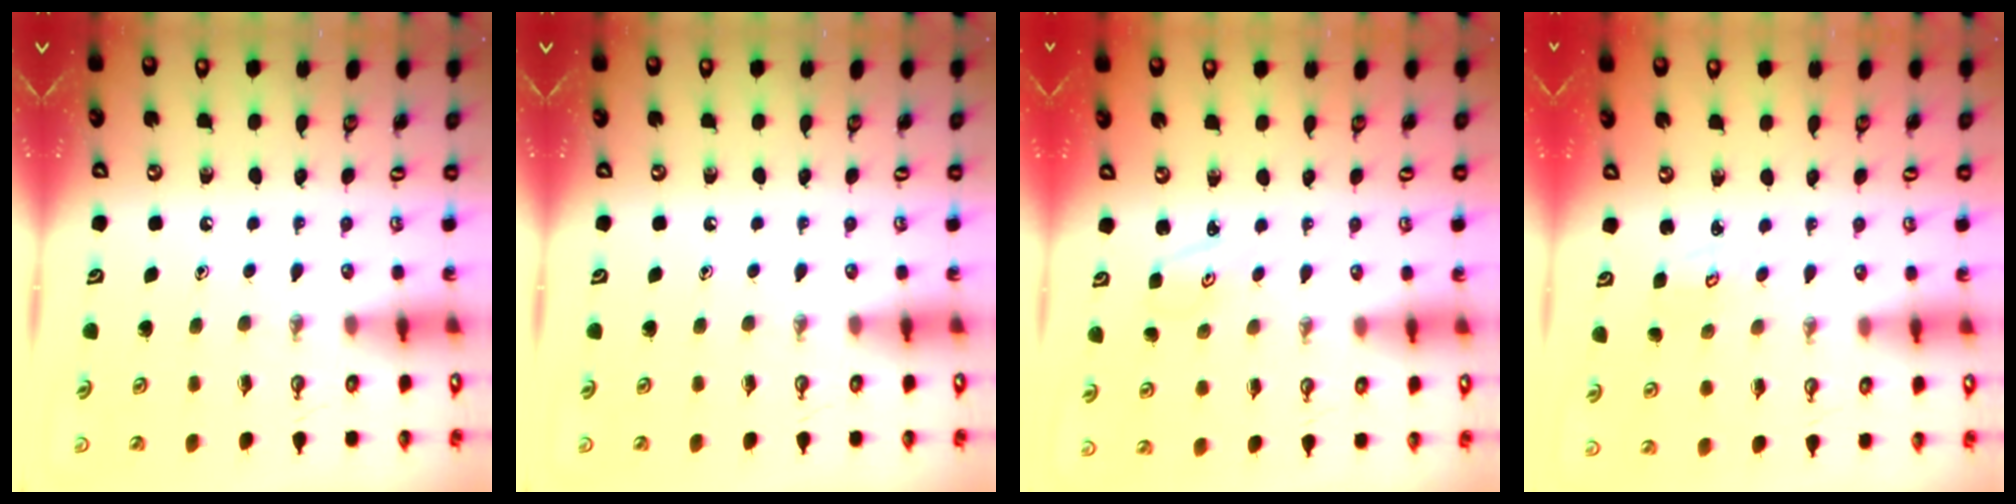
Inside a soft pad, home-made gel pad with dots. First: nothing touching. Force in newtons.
{"total": 0.0}
{"total": 2.2, "press": 2.2, "slide": 0.3}
{"total": 2.6, "press": 2.6, "slide": 0.3}